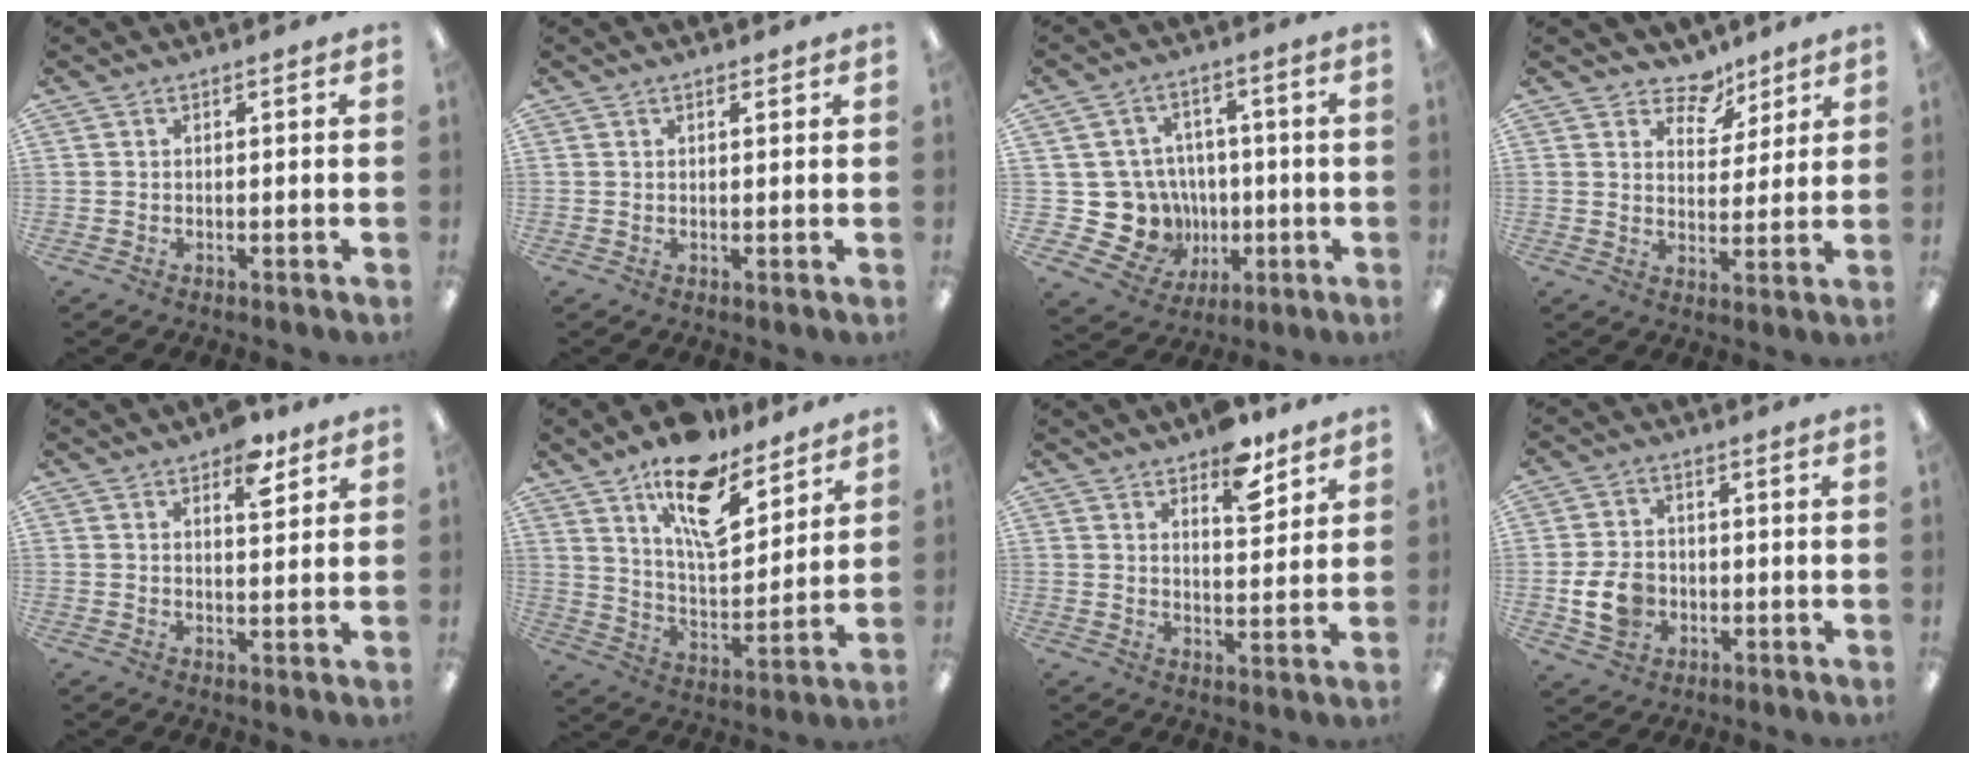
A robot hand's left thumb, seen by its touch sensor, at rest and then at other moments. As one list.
[{"total": 1.0, "force": [0.7, 0.3, 0.6], "torque": [-0.007, -0.003, 0.011]}, {"total": 13.3, "force": [-1.9, 12.6, 3.8], "torque": [-0.103, 0.007, -0.013]}, {"total": 7.3, "force": [5.7, 4.3, 1.9], "torque": [-0.024, -0.038, 0.100]}, {"total": 7.0, "force": [4.5, 3.1, 4.3], "torque": [-0.049, -0.020, 0.072]}, {"total": 16.6, "force": [11.6, 6.8, 9.7], "torque": [-0.157, -0.064, 0.198]}, {"total": 9.2, "force": [6.6, 4.0, 5.0], "torque": [-0.052, -0.038, 0.110]}, {"total": 8.4, "force": [-1.8, 6.6, 4.8], "torque": [-0.093, 0.009, -0.030]}]